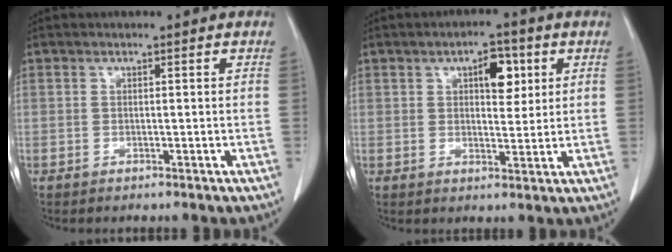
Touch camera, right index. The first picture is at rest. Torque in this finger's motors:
{"motor_torque": [0.13, 0.12, 0.22, 0.02]}